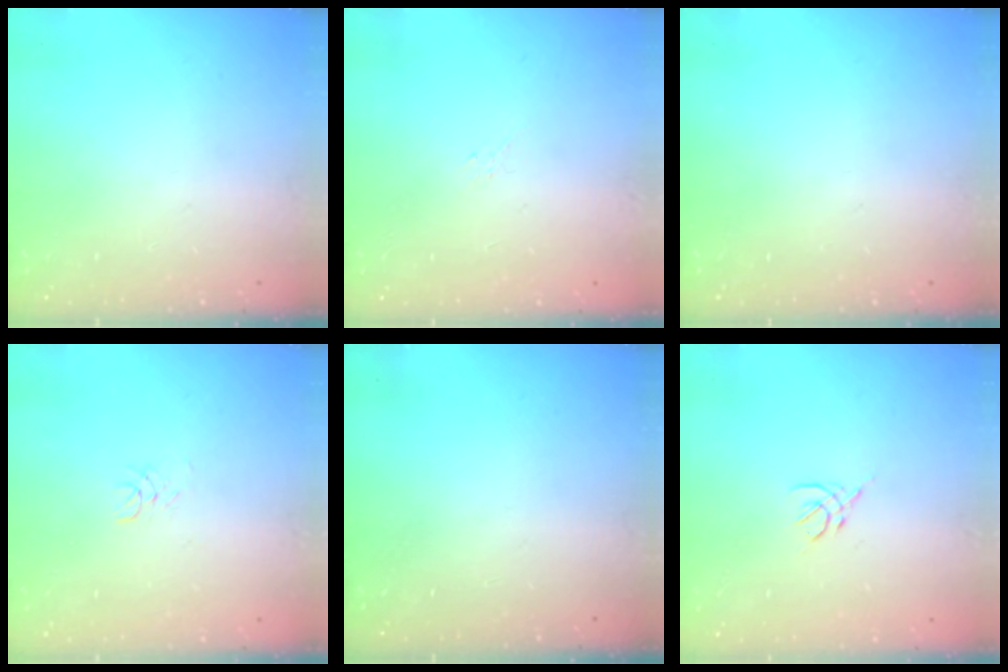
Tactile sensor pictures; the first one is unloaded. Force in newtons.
{"total": 2.1, "press": 2.0, "slide": 0.6}
{"total": 0.0}
{"total": 1.7, "press": 1.7, "slide": 0.2}
{"total": 0.0}
{"total": 2.6, "press": 2.5, "slide": 0.7}